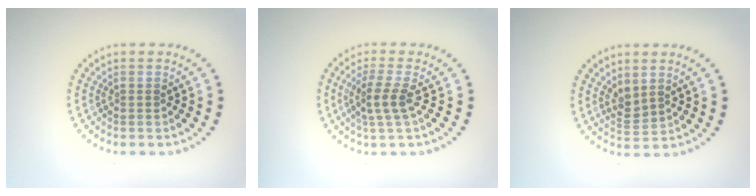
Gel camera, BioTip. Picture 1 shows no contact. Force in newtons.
{"total": 2.4, "press": 2.1, "slide": 1.2}
{"total": 1.7, "press": 1.5, "slide": 0.8}